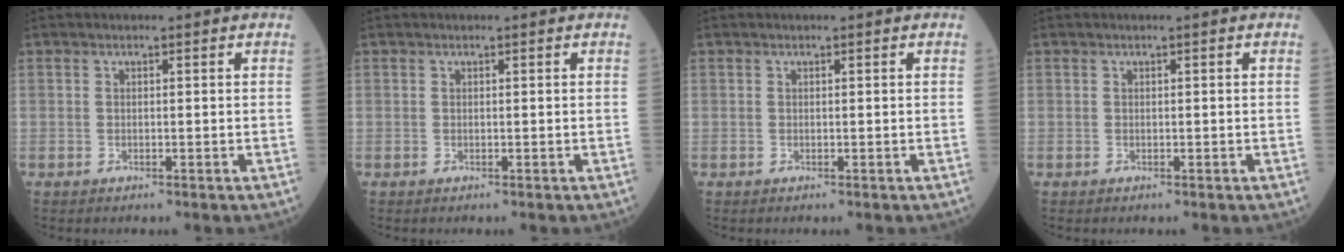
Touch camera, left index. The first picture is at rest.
{"total": 0.0}
{"total": 0.0}
{"total": 0.0}